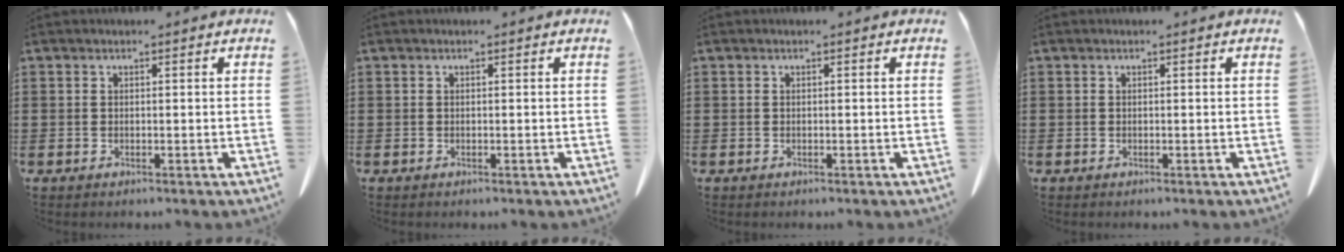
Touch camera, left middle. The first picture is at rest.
{"total": 0.0}
{"total": 0.0}
{"total": 0.0}